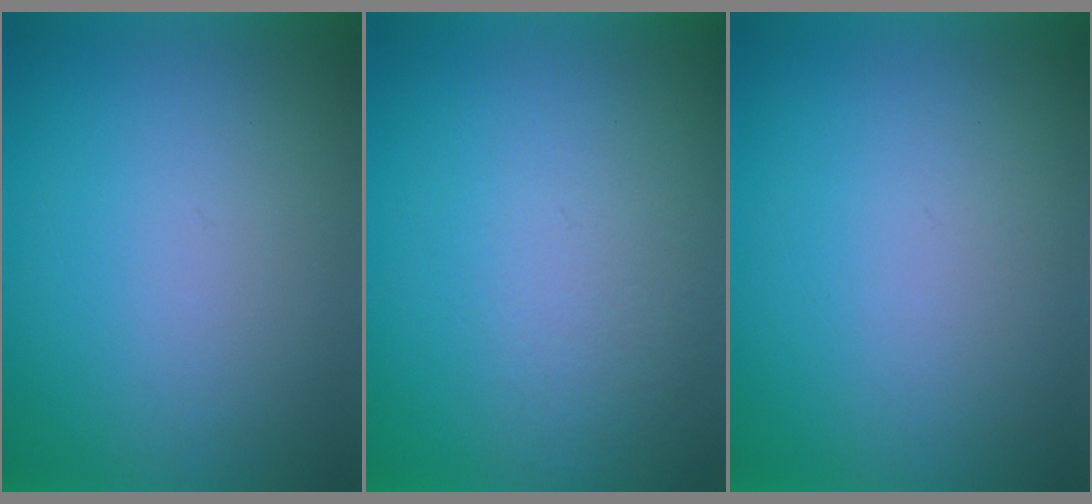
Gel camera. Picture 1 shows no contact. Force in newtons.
{"total": 4.0}
{"total": 1.0}